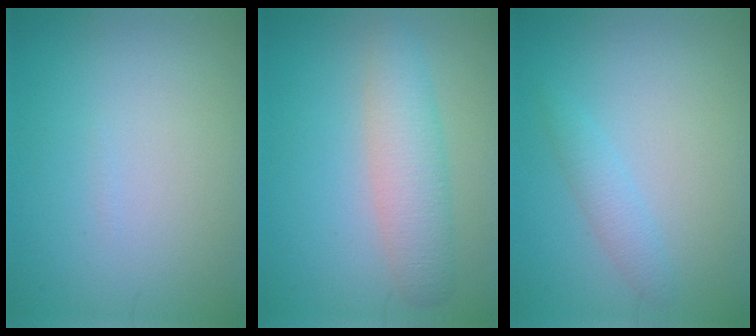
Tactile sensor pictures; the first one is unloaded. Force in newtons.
{"total": 4.0, "press": 4.0, "slide": 0.1}
{"total": 1.7, "press": 1.6, "slide": 0.0}